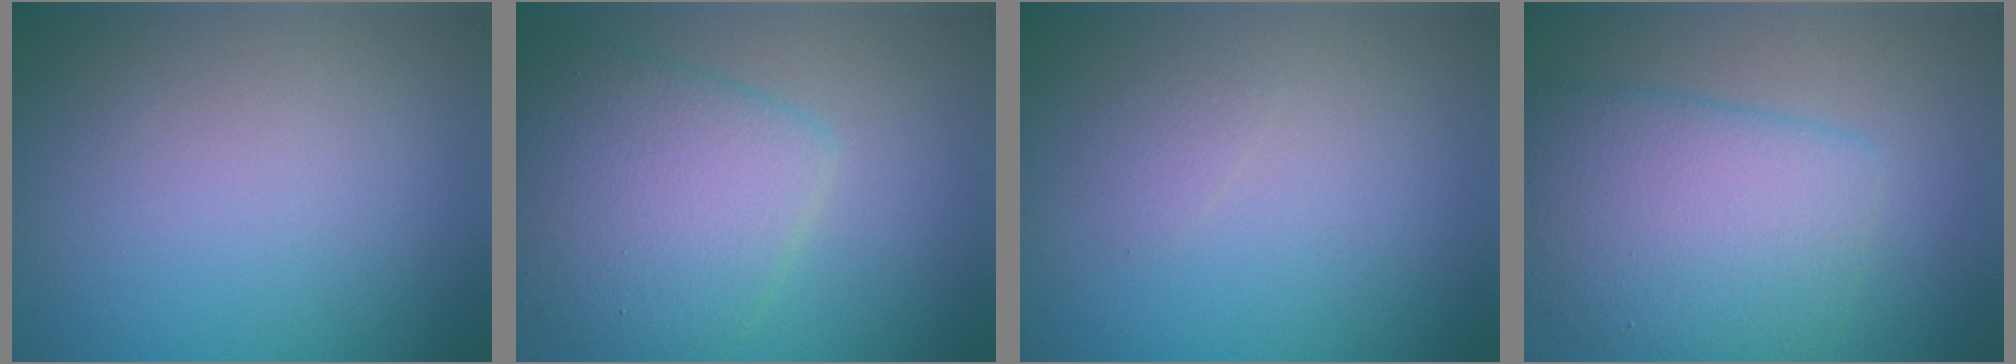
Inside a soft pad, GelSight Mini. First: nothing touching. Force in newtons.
{"total": 6.8, "press": 6.8, "slide": 0.1}
{"total": 0.8, "press": 0.8, "slide": 0.0}
{"total": 6.7, "press": 6.7, "slide": 0.1}